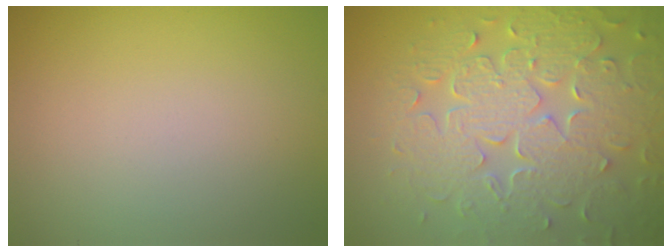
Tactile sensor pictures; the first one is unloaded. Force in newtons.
{"total": 8.4, "press": 6.1, "slide": 5.8}